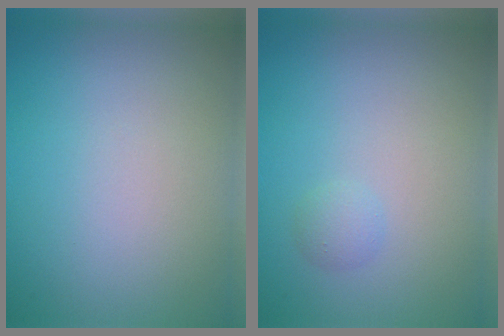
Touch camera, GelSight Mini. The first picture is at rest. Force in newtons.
{"total": 0.9, "press": 0.9, "slide": 0.0}